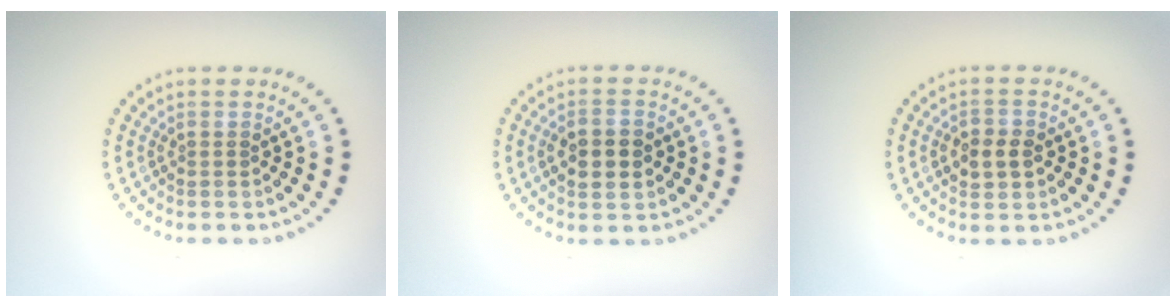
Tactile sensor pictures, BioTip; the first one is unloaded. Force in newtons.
{"total": 3.9, "press": 3.9, "slide": 0.2}
{"total": 2.4, "press": 2.4, "slide": 0.3}